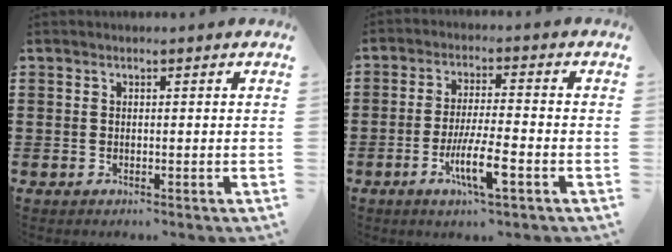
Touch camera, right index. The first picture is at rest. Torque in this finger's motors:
{"motor_torque": [0.96, -0.30, 0.36, 0.09]}